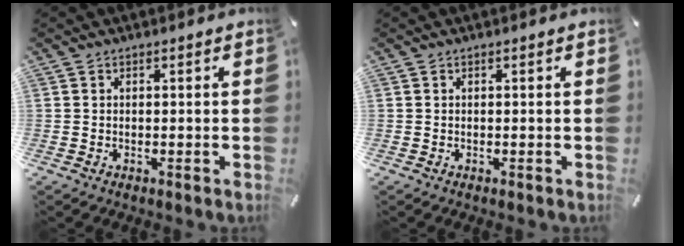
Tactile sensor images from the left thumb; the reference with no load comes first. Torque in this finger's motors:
{"motor_torque": [0.00, 0.00, -0.03, -0.04, 0.00]}